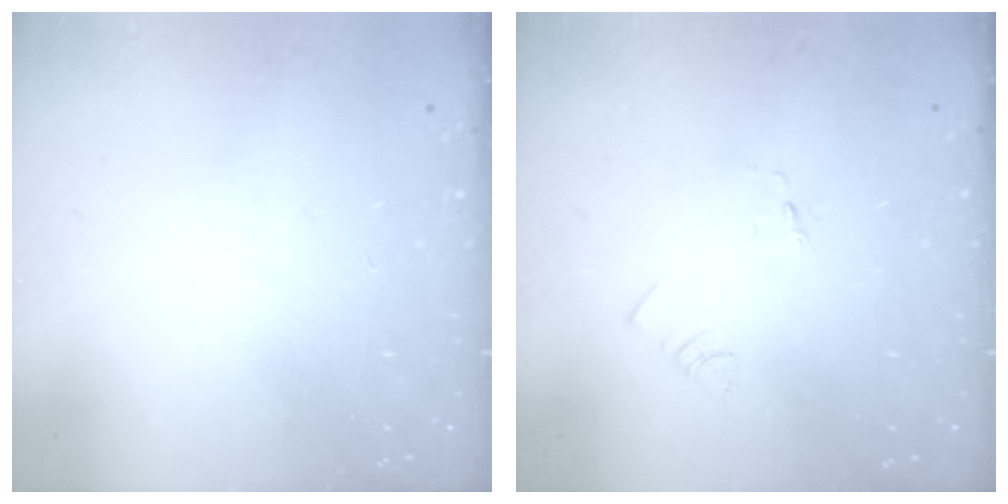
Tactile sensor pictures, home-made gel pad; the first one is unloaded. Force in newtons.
{"total": 1.3, "press": 1.2, "slide": 0.1}